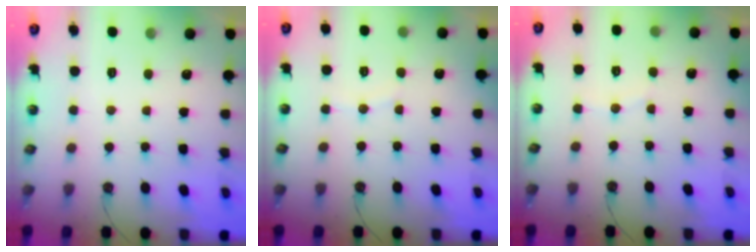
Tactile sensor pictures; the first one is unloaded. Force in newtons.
{"total": 2.4, "press": 2.3, "slide": 0.3}
{"total": 3.8, "press": 3.5, "slide": 1.4}